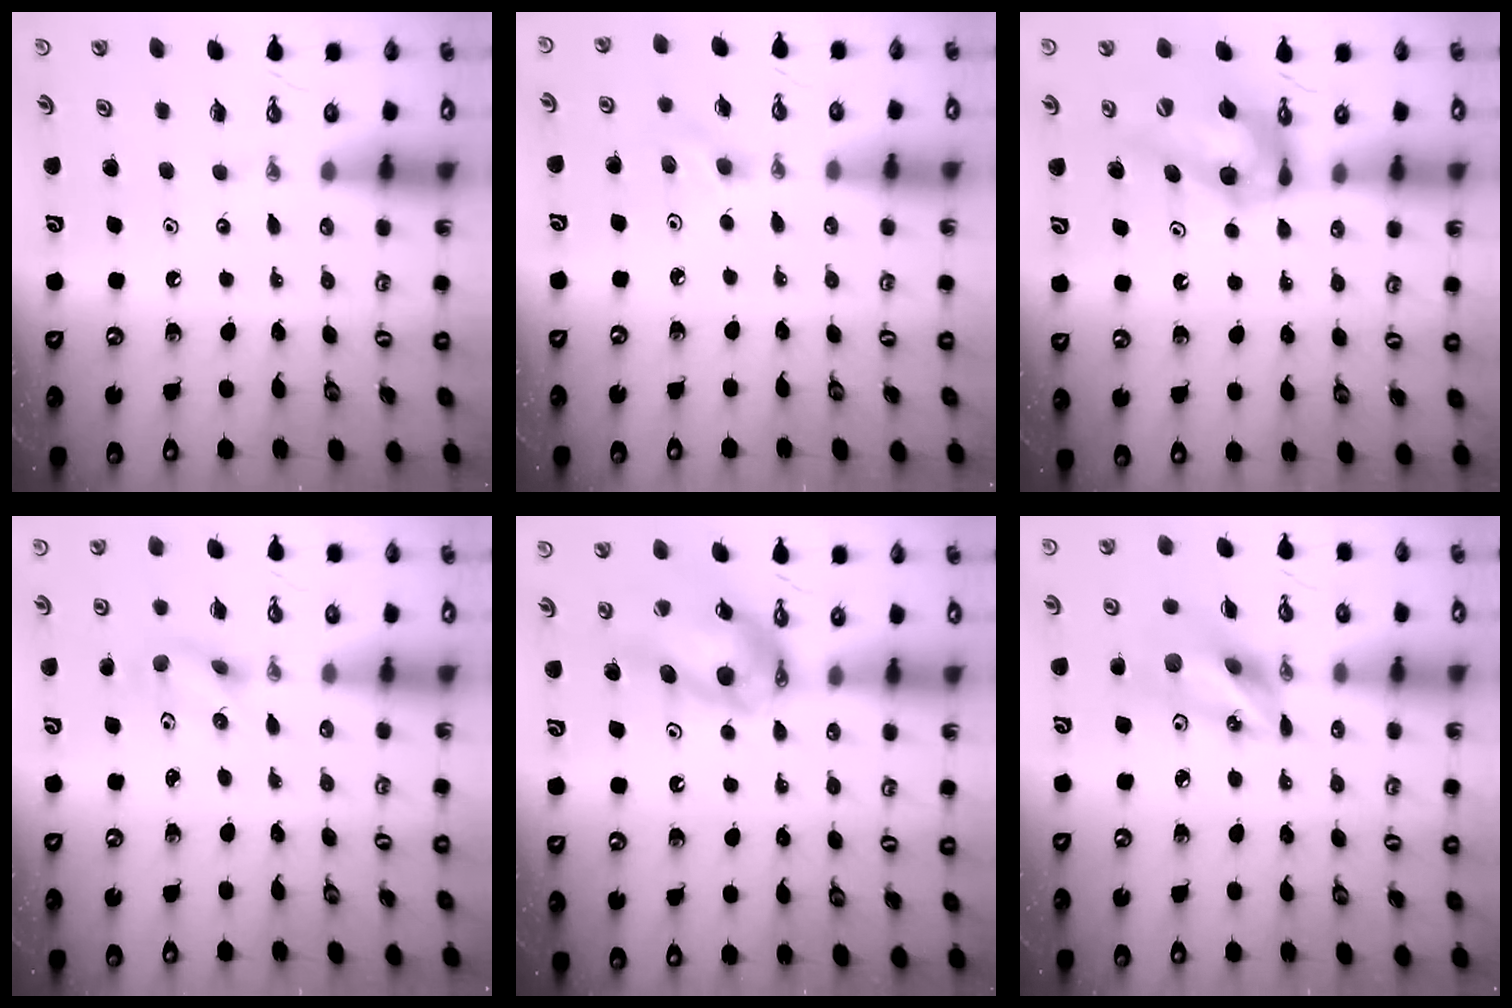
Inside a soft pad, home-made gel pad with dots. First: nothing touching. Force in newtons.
{"total": 2.8, "press": 2.7, "slide": 0.8}
{"total": 13.3, "press": 13.2, "slide": 1.5}
{"total": 2.5, "press": 2.3, "slide": 0.9}
{"total": 13.5, "press": 13.5, "slide": 1.5}
{"total": 13.9, "press": 13.6, "slide": 3.1}